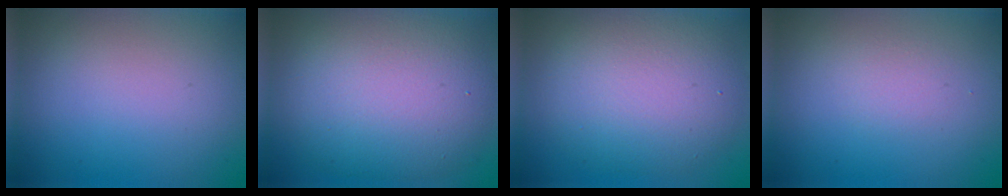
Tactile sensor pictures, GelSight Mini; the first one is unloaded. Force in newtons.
{"total": 10.1, "press": 10.0, "slide": 0.6}
{"total": 7.3, "press": 7.3, "slide": 0.1}
{"total": 1.1, "press": 1.1, "slide": 0.0}